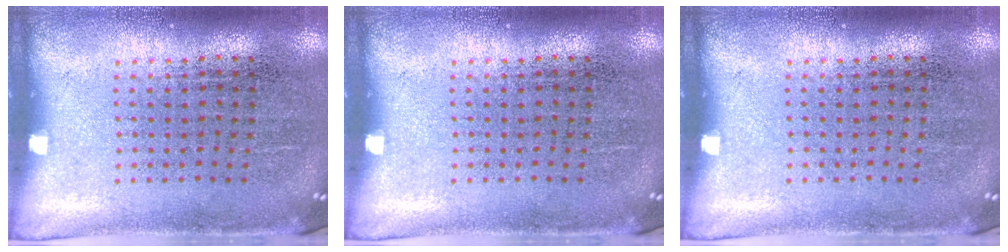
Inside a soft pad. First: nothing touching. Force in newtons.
{"total": 0.0}
{"total": 0.0}